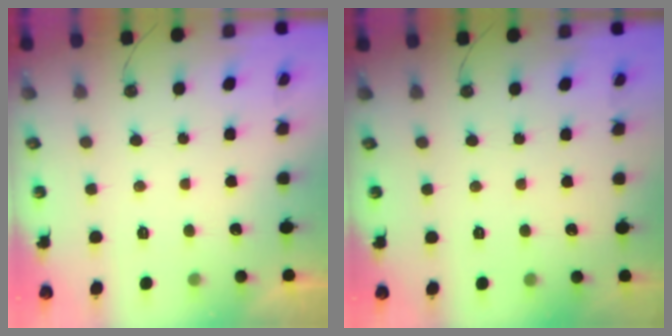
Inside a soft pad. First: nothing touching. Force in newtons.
{"total": 0.0}